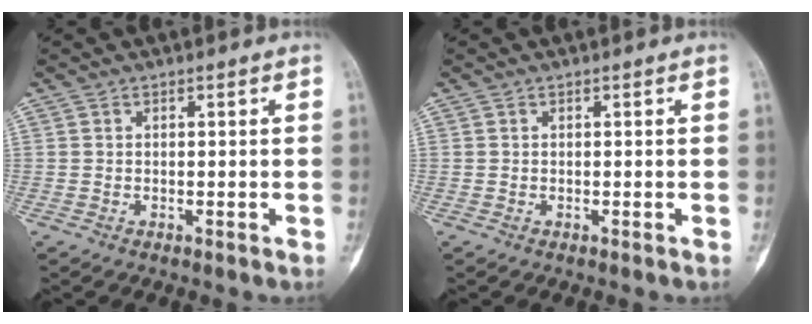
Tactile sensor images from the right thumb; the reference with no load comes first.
{"total": 0.0}